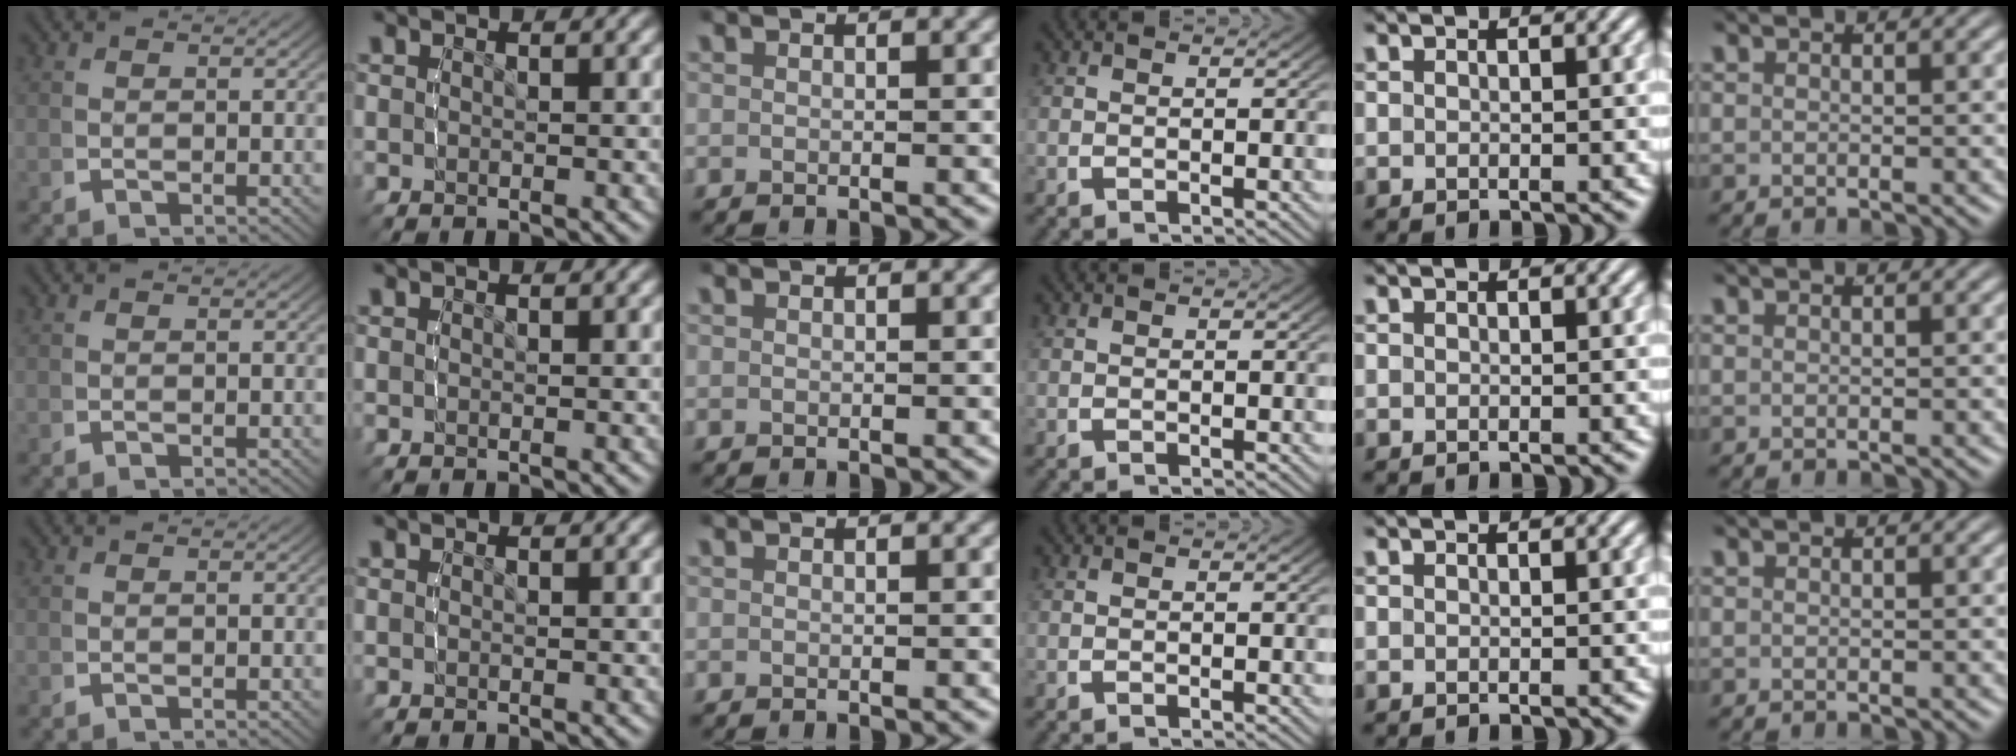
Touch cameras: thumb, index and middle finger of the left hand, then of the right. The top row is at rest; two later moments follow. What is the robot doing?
{"motion": "lift_and_place", "object": "bottle"}